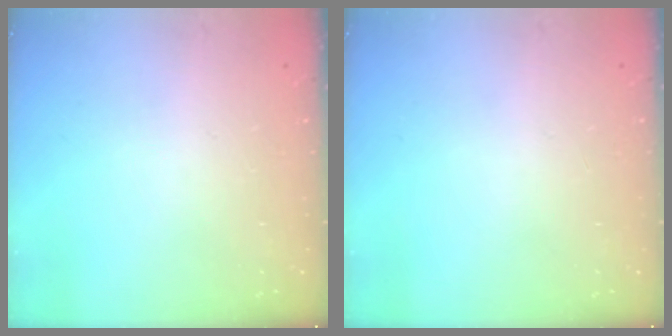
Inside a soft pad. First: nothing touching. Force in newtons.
{"total": 0.0}